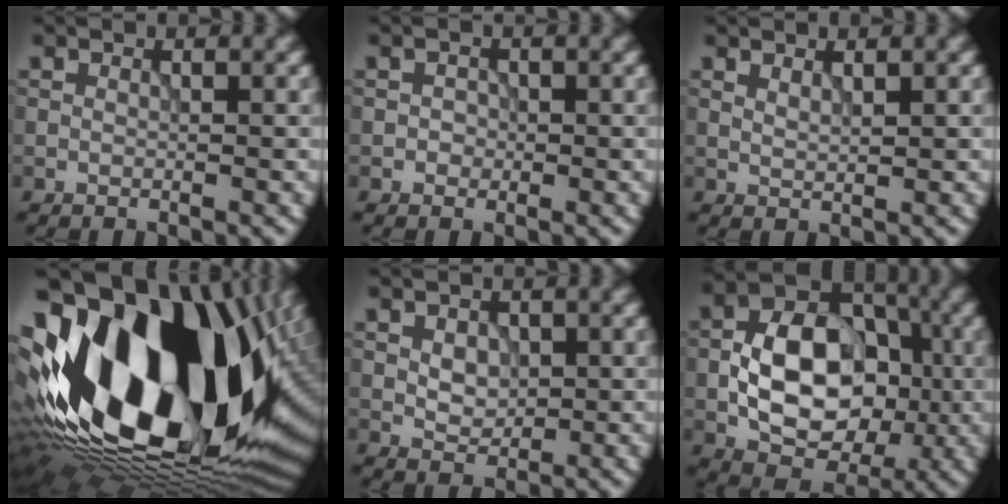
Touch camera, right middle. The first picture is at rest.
{"total": 1.0, "force": [-0.2, 0.9, 0.4], "torque": [-0.005, -0.002, -0.006]}
{"total": 1.0, "force": [0.7, 0.2, 0.6], "torque": [-0.018, -0.002, 0.014]}
{"total": 21.3, "force": [0.1, 12.4, 17.4], "torque": [-0.335, -0.016, 0.000]}
{"total": 2.2, "force": [0.2, 1.5, 1.5], "torque": [-0.028, -0.002, 0.004]}
{"total": 9.6, "force": [-1.6, 6.4, 7.0], "torque": [-0.116, 0.015, -0.033]}